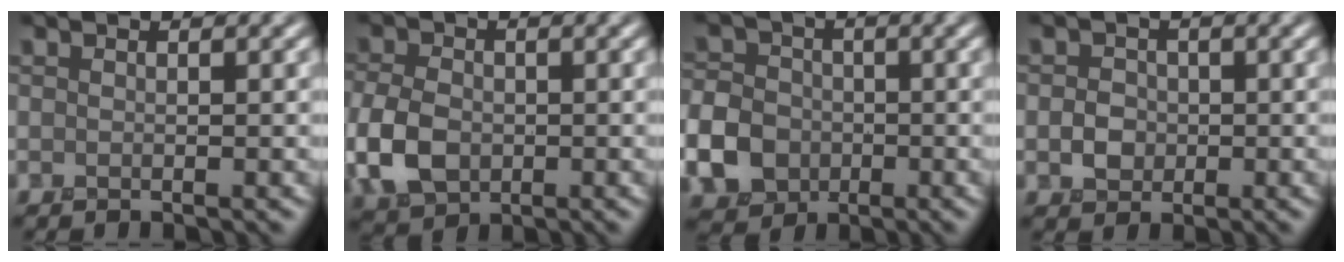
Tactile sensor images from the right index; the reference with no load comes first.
{"total": 5.3, "force": [-1.2, 3.8, 3.5], "torque": [-0.088, -0.004, -0.029]}
{"total": 8.1, "force": [-2.8, 6.9, 3.3], "torque": [-0.076, -0.019, -0.079]}
{"total": 2.0, "force": [-0.3, 1.8, 0.8], "torque": [-0.014, 0.001, -0.008]}